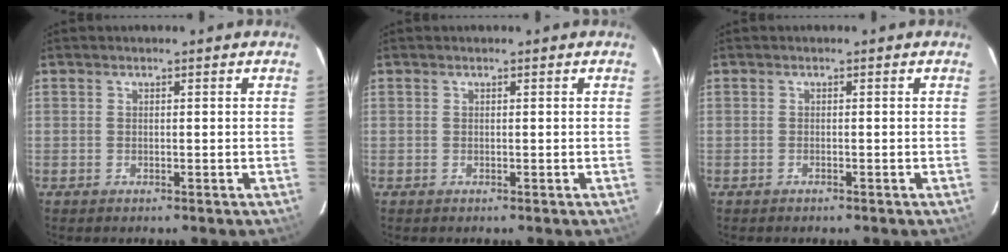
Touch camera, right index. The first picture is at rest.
{"total": 0.0}
{"total": 0.6, "force": [-0.5, 0.2, 0.1], "torque": [-0.001, 0.002, -0.009]}